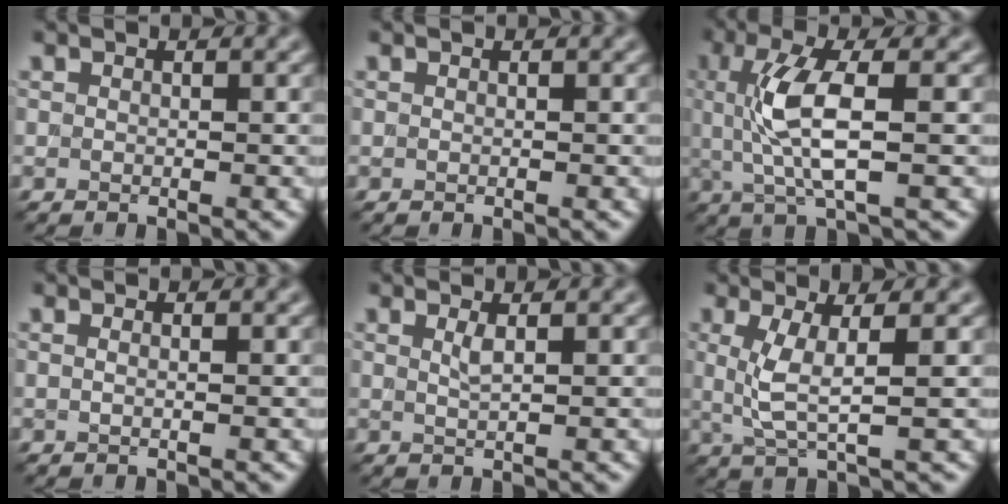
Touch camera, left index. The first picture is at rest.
{"total": 0.0}
{"total": 5.9, "force": [0.4, 1.6, 5.7], "torque": [-0.125, -0.001, 0.010]}
{"total": 0.7, "force": [0.1, 0.3, 0.6], "torque": [-0.009, -0.004, -0.005]}
{"total": 1.1, "force": [0.5, 0.2, 1.0], "torque": [-0.020, -0.001, 0.008]}
{"total": 3.5, "force": [0.5, 0.7, 3.4], "torque": [-0.073, -0.002, 0.014]}